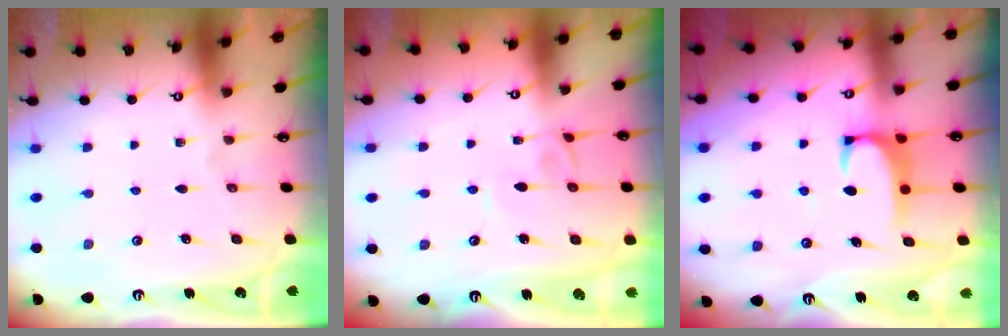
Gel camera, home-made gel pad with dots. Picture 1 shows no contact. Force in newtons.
{"total": 3.7, "press": 3.7, "slide": 0.1}
{"total": 1.9, "press": 1.8, "slide": 0.3}